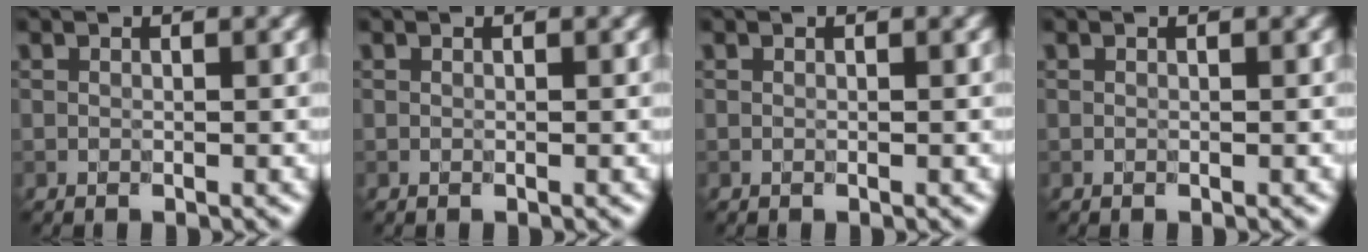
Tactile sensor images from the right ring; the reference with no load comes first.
{"total": 0.0}
{"total": 0.0}
{"total": 0.0}